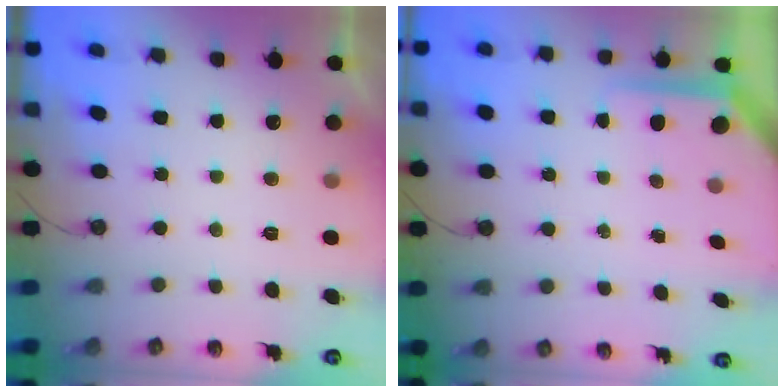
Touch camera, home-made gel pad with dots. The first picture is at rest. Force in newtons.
{"total": 5.6, "press": 5.5, "slide": 0.4}